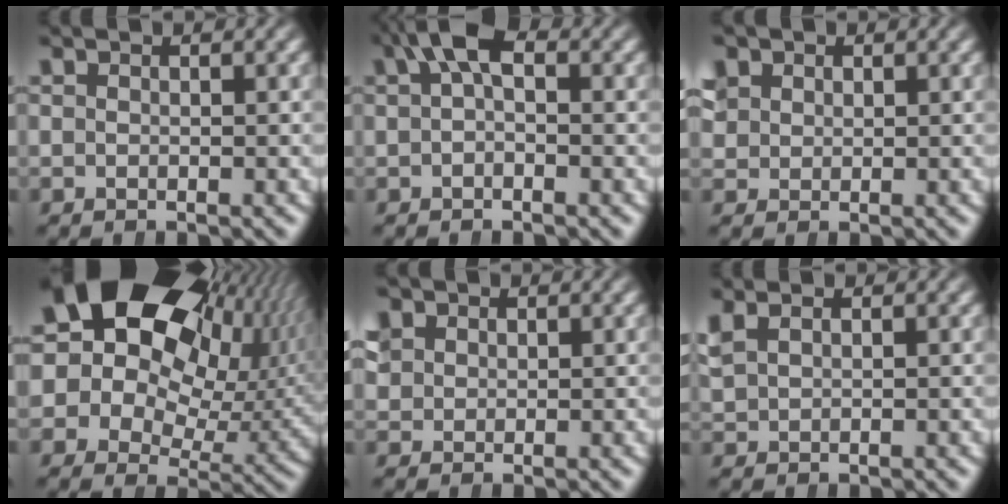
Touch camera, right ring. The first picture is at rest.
{"total": 4.7, "force": [1.6, 2.4, 3.7], "torque": [-0.062, 0.012, 0.021]}
{"total": 2.9, "force": [1.4, 2.3, 1.1], "torque": [-0.024, 0.004, 0.029]}
{"total": 24.4, "force": [4.0, 18.1, 15.8], "torque": [-0.292, -0.006, 0.050]}
{"total": 3.2, "force": [1.3, 2.6, 1.2], "torque": [-0.029, 0.002, 0.028]}
{"total": 1.9, "force": [0.9, 1.3, 0.9], "torque": [-0.023, 0.007, 0.023]}